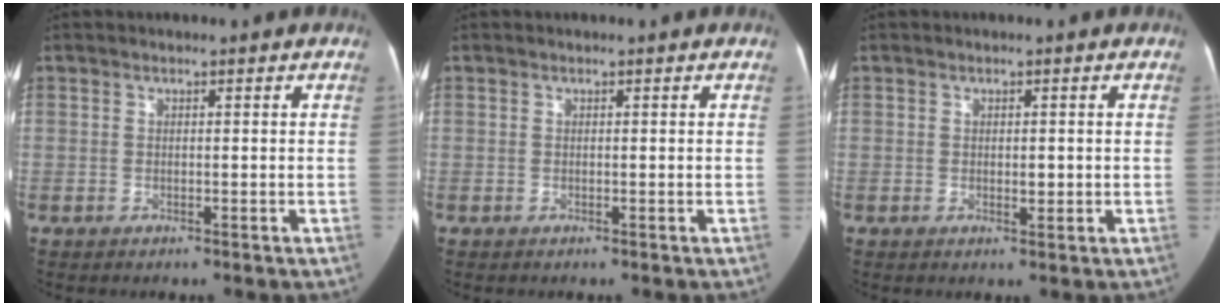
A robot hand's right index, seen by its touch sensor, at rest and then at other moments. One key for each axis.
{"total": 0.0}
{"total": 1.9, "fx": -0.1, "fy": 1.0, "fz": 1.6, "tx": -0.023, "ty": 0.000, "tz": 0.000}